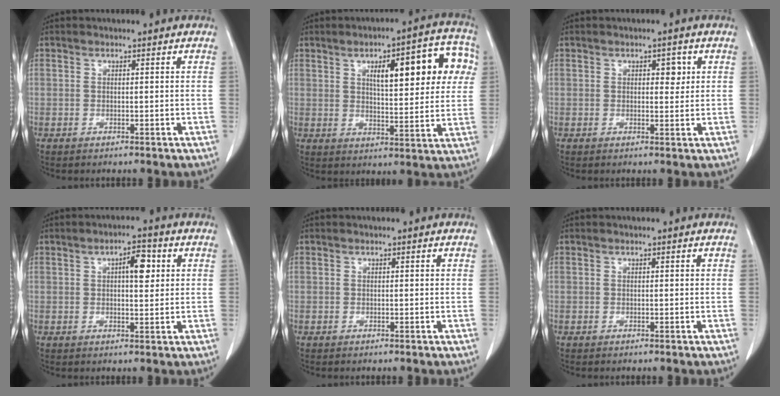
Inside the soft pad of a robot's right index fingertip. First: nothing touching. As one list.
[{"total": 14.8, "force": [4.6, 4.2, 13.4], "torque": [-0.167, 0.032, 0.060]}, {"total": 2.3, "force": [0.8, 1.2, 1.8], "torque": [-0.020, 0.001, 0.010]}, {"total": 4.6, "force": [1.3, 1.5, 4.2], "torque": [-0.065, 0.006, 0.019]}, {"total": 0.0}, {"total": 0.0}]